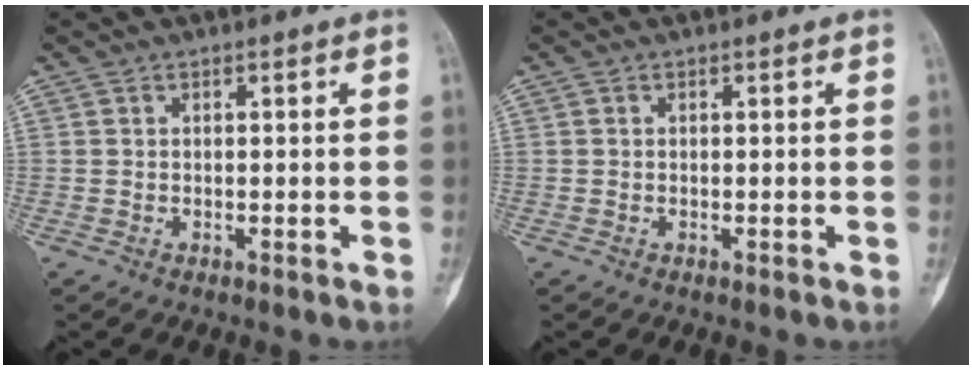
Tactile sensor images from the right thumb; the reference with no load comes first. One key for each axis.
{"total": 0.0}